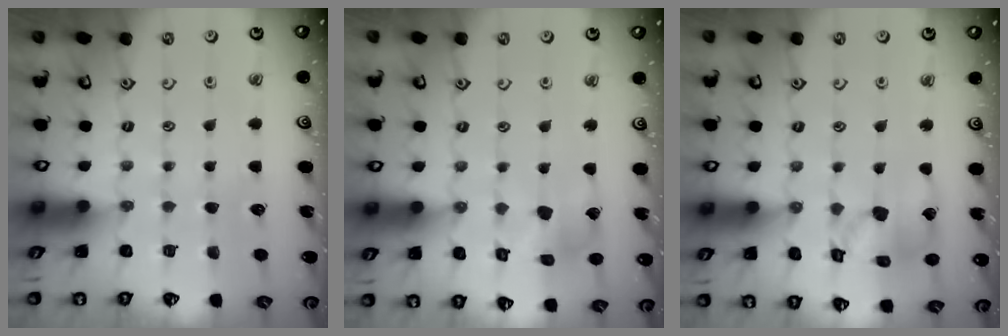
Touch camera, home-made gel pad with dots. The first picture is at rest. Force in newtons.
{"total": 9.6, "press": 9.5, "slide": 1.2}
{"total": 13.4, "press": 13.3, "slide": 1.9}